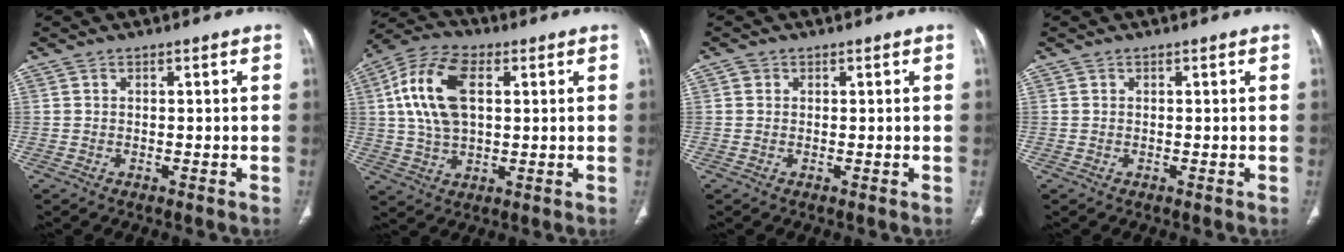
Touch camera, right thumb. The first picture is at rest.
{"total": 13.9, "force": [3.1, 7.8, 11.0], "torque": [-0.222, 0.012, 0.055]}
{"total": 0.8, "force": [0.2, 0.8, 0.2], "torque": [0.002, 0.002, 0.002]}
{"total": 0.0}